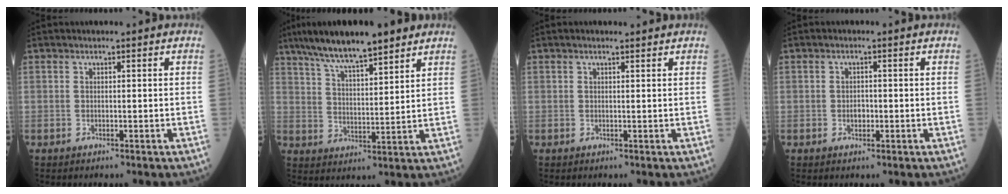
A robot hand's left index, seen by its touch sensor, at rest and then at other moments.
{"total": 12.4, "force": [9.7, 1.9, 7.5], "torque": [-0.133, 0.021, 0.168]}
{"total": 1.3, "force": [1.1, 0.1, 0.6], "torque": [-0.012, 0.012, 0.018]}
{"total": 1.5, "force": [-0.4, 1.1, 1.0], "torque": [-0.018, 0.003, -0.005]}